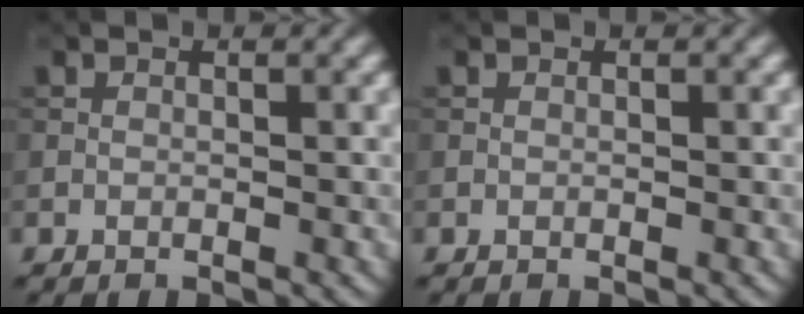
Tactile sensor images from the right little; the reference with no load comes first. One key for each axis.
{"total": 0.0}